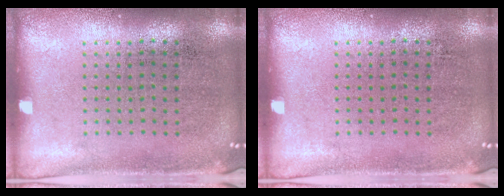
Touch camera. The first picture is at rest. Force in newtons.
{"total": 0.0}